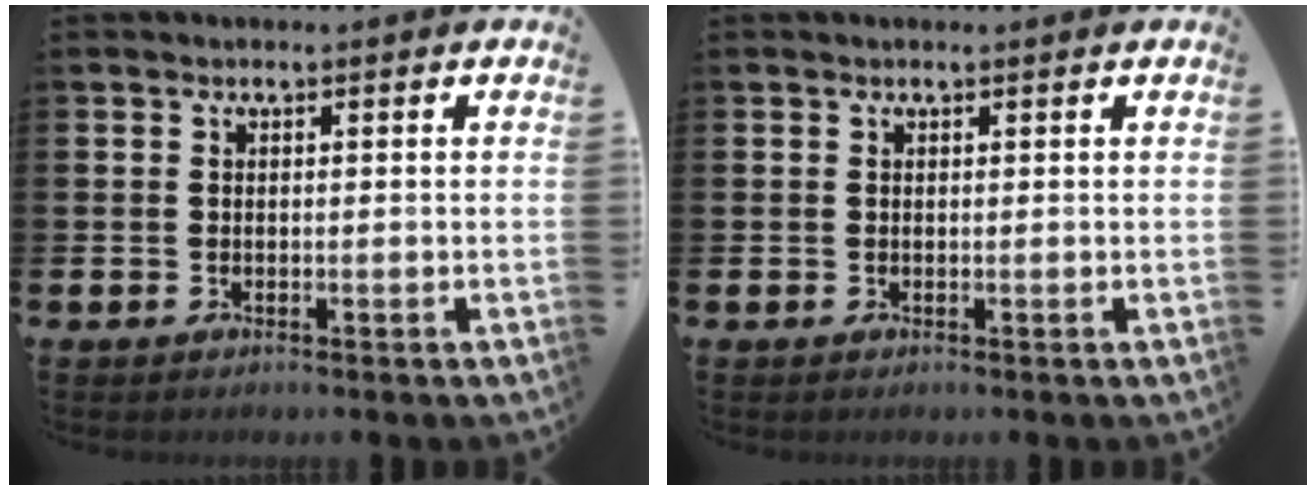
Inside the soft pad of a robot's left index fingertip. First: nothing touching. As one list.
[{"total": 0.0}]